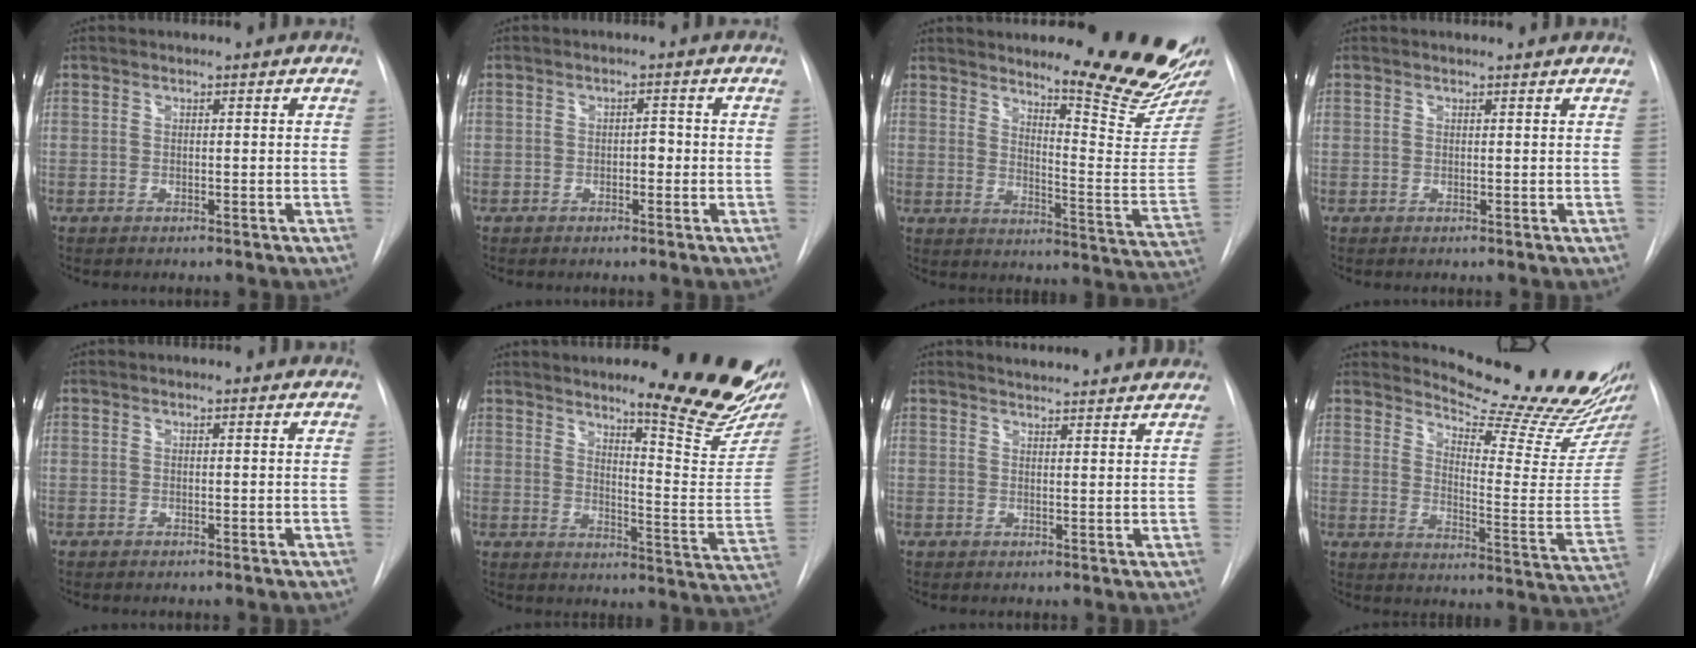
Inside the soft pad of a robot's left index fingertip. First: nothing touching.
{"total": 1.4, "force": [-0.7, 0.7, 1.0], "torque": [-0.009, 0.000, -0.012]}
{"total": 17.8, "force": [15.4, -0.2, 8.9], "torque": [-0.122, -0.115, 0.196]}
{"total": 1.6, "force": [1.6, 0.2, 0.3], "torque": [-0.012, 0.009, 0.014]}
{"total": 0.9, "force": [0.8, 0.2, 0.3], "torque": [-0.010, 0.006, 0.006]}
{"total": 18.5, "force": [14.4, 1.4, 11.5], "torque": [-0.144, -0.083, 0.181]}
{"total": 10.9, "force": [10.5, 1.3, 2.9], "torque": [-0.033, 0.004, 0.117]}
{"total": 20.8, "force": [19.8, -0.2, 6.3], "torque": [-0.098, -0.144, 0.246]}